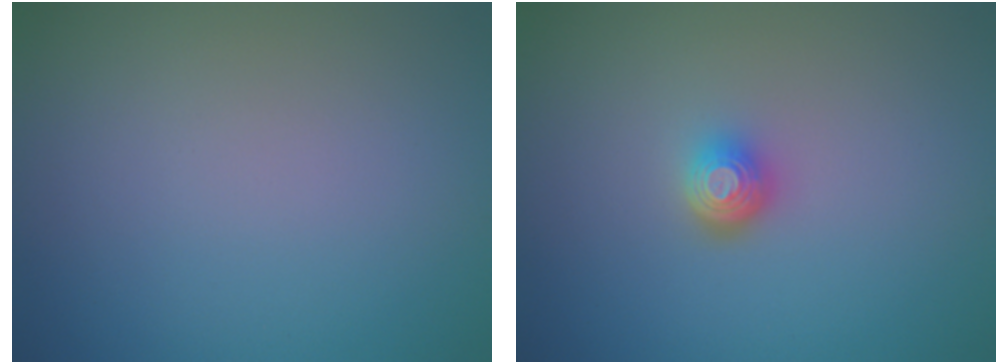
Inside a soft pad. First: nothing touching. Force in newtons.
{"total": 2.0, "press": 1.4, "slide": 1.4}